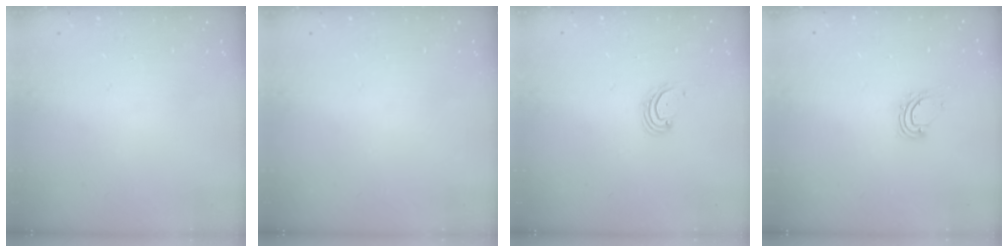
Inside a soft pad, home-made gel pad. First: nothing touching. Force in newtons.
{"total": 0.0}
{"total": 3.1, "press": 3.1, "slide": 0.4}
{"total": 5.4, "press": 5.4, "slide": 0.3}